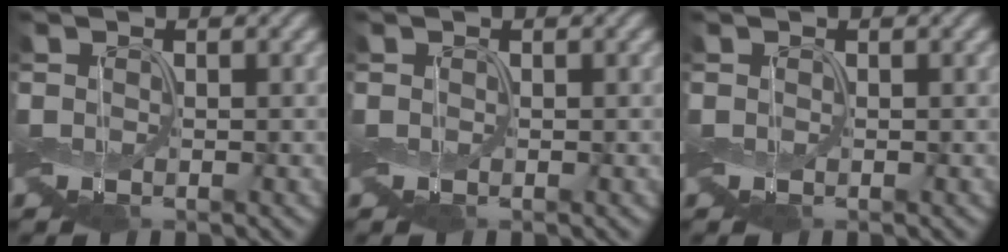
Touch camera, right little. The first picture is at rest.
{"total": 0.0}
{"total": 0.0}